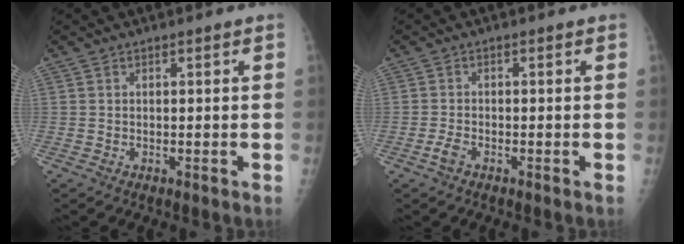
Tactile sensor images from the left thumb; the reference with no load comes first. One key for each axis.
{"total": 1.7, "fx": -1.2, "fy": 0.8, "fz": 0.9, "tx": -0.026, "ty": 0.001, "tz": -0.026}